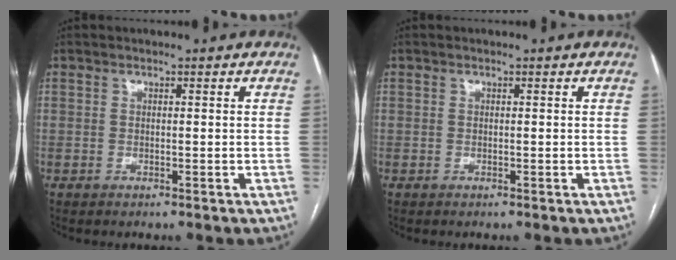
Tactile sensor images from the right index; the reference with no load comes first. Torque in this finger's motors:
{"motor_torque": [0.00, 0.00, 0.02, 0.00]}